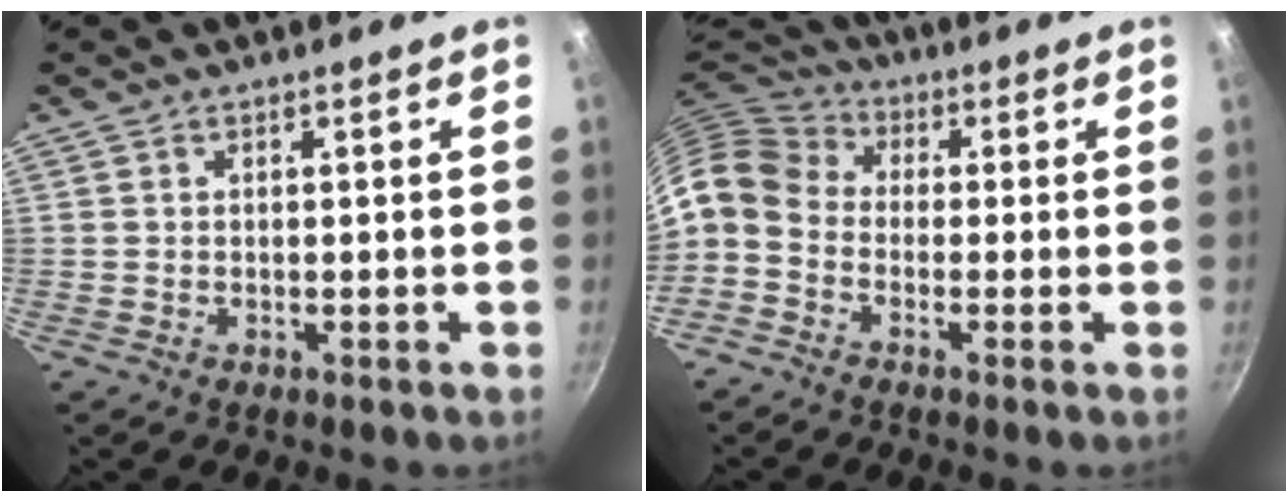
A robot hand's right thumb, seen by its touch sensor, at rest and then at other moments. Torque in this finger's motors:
{"motor_torque": [0.14, 0.95, 1.07, -1.05, 0.16]}